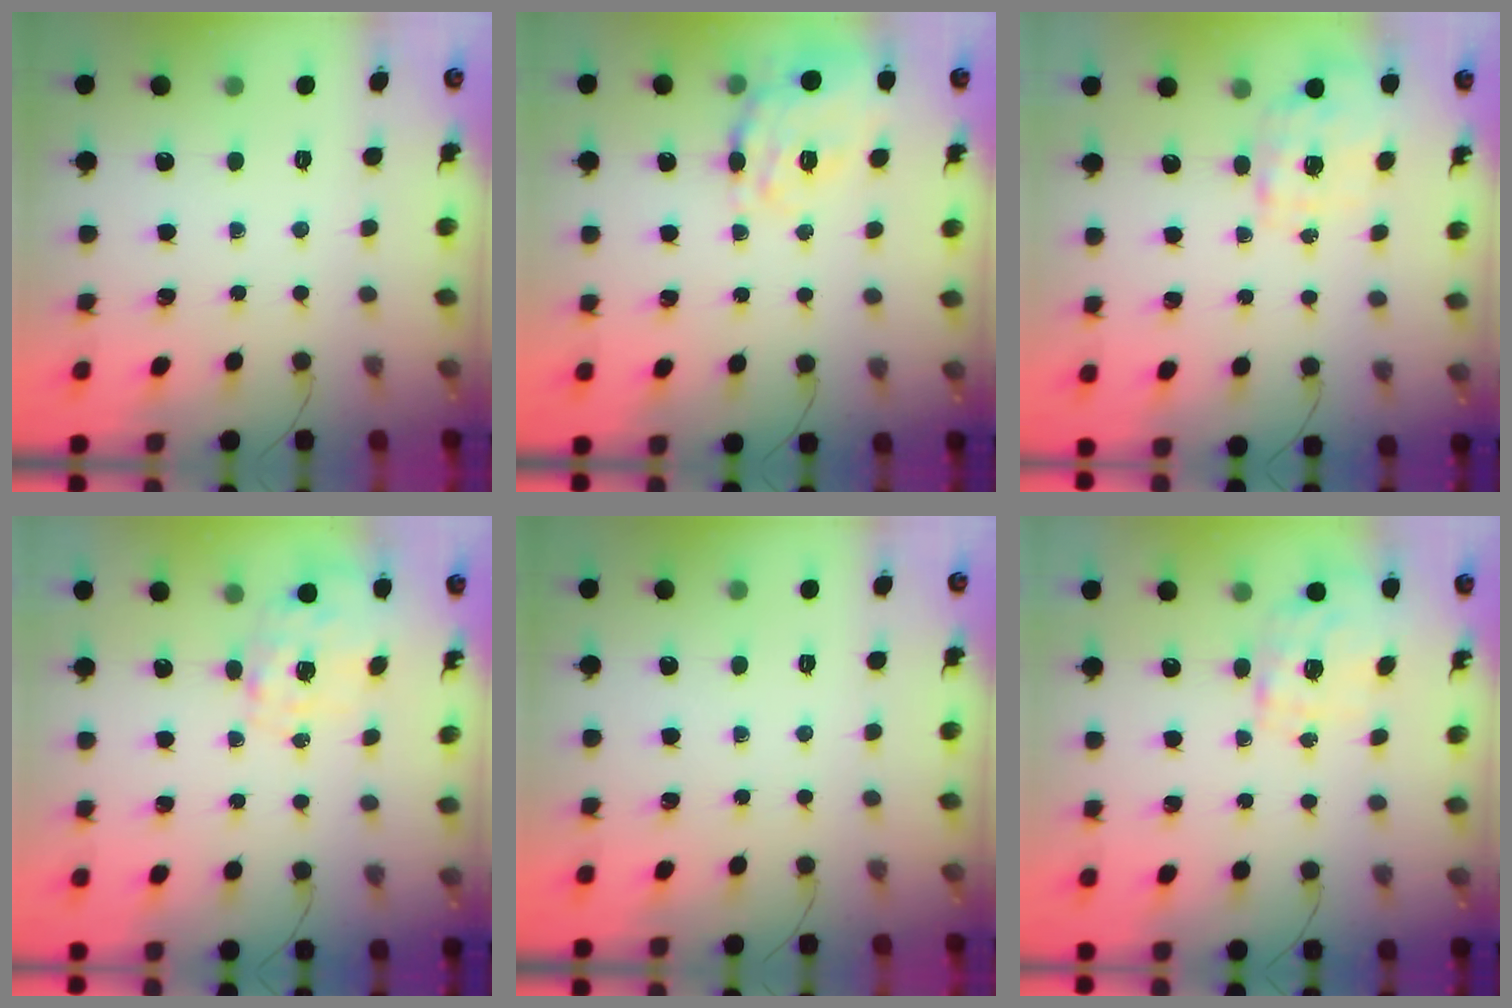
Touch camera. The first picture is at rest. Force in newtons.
{"total": 16.8, "press": 16.7, "slide": 1.9}
{"total": 1.7, "press": 1.6, "slide": 0.5}
{"total": 8.2, "press": 8.2, "slide": 0.8}
{"total": 0.0}
{"total": 2.2, "press": 2.2, "slide": 0.4}